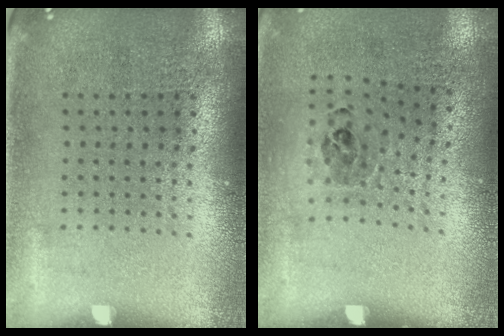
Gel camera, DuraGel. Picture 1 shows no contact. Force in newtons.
{"total": 0.9, "press": 0.8, "slide": 0.6}